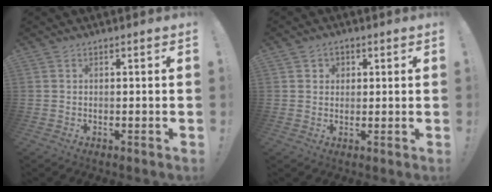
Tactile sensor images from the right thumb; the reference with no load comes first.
{"total": 2.5, "force": [0.7, 2.4, 0.5], "torque": [-0.001, -0.003, 0.012]}